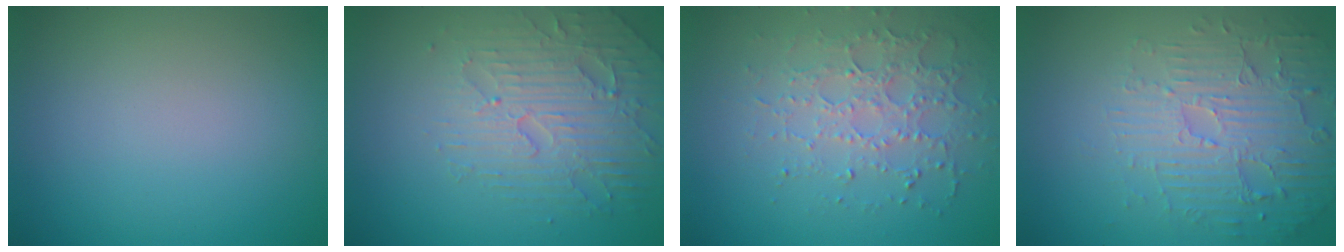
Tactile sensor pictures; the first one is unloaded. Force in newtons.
{"total": 4.4, "press": 4.1, "slide": 1.4}
{"total": 3.4, "press": 3.2, "slide": 1.0}
{"total": 5.1, "press": 3.8, "slide": 3.4}